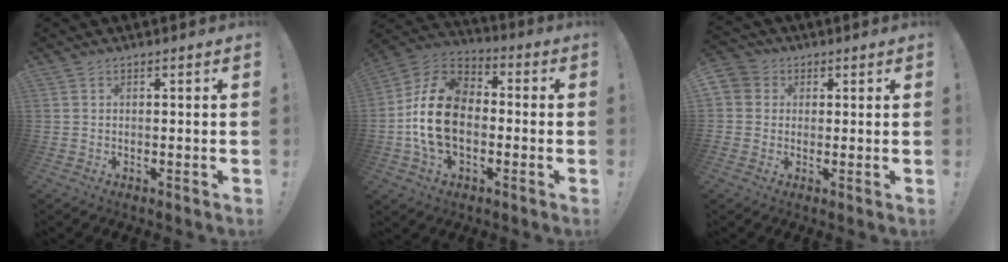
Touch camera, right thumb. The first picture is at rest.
{"total": 18.6, "force": [-2.1, 13.0, 13.1], "torque": [-0.245, 0.035, -0.027]}
{"total": 4.4, "force": [0.6, 4.2, 1.3], "torque": [-0.019, 0.003, 0.011]}